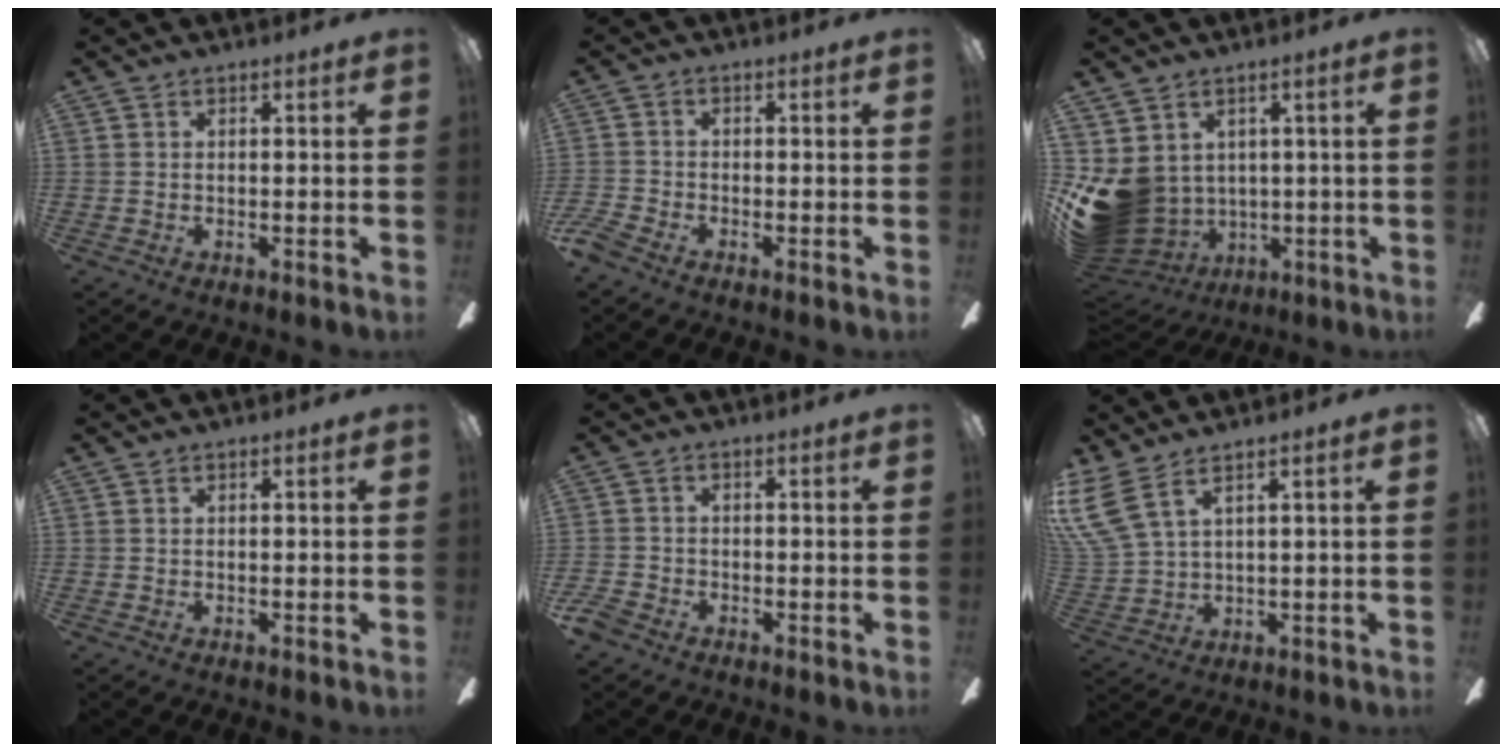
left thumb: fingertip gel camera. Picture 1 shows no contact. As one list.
[{"total": 3.3, "force": [-2.5, 1.2, 1.8], "torque": [-0.046, 0.006, -0.051]}, {"total": 11.4, "force": [0.1, 10.1, 5.4], "torque": [-0.142, -0.015, 0.011]}, {"total": 0.0}, {"total": 3.2, "force": [-2.3, 1.8, 1.4], "torque": [-0.039, 0.007, -0.049]}, {"total": 8.9, "force": [5.4, 3.5, 6.1], "torque": [-0.144, -0.025, 0.107]}]